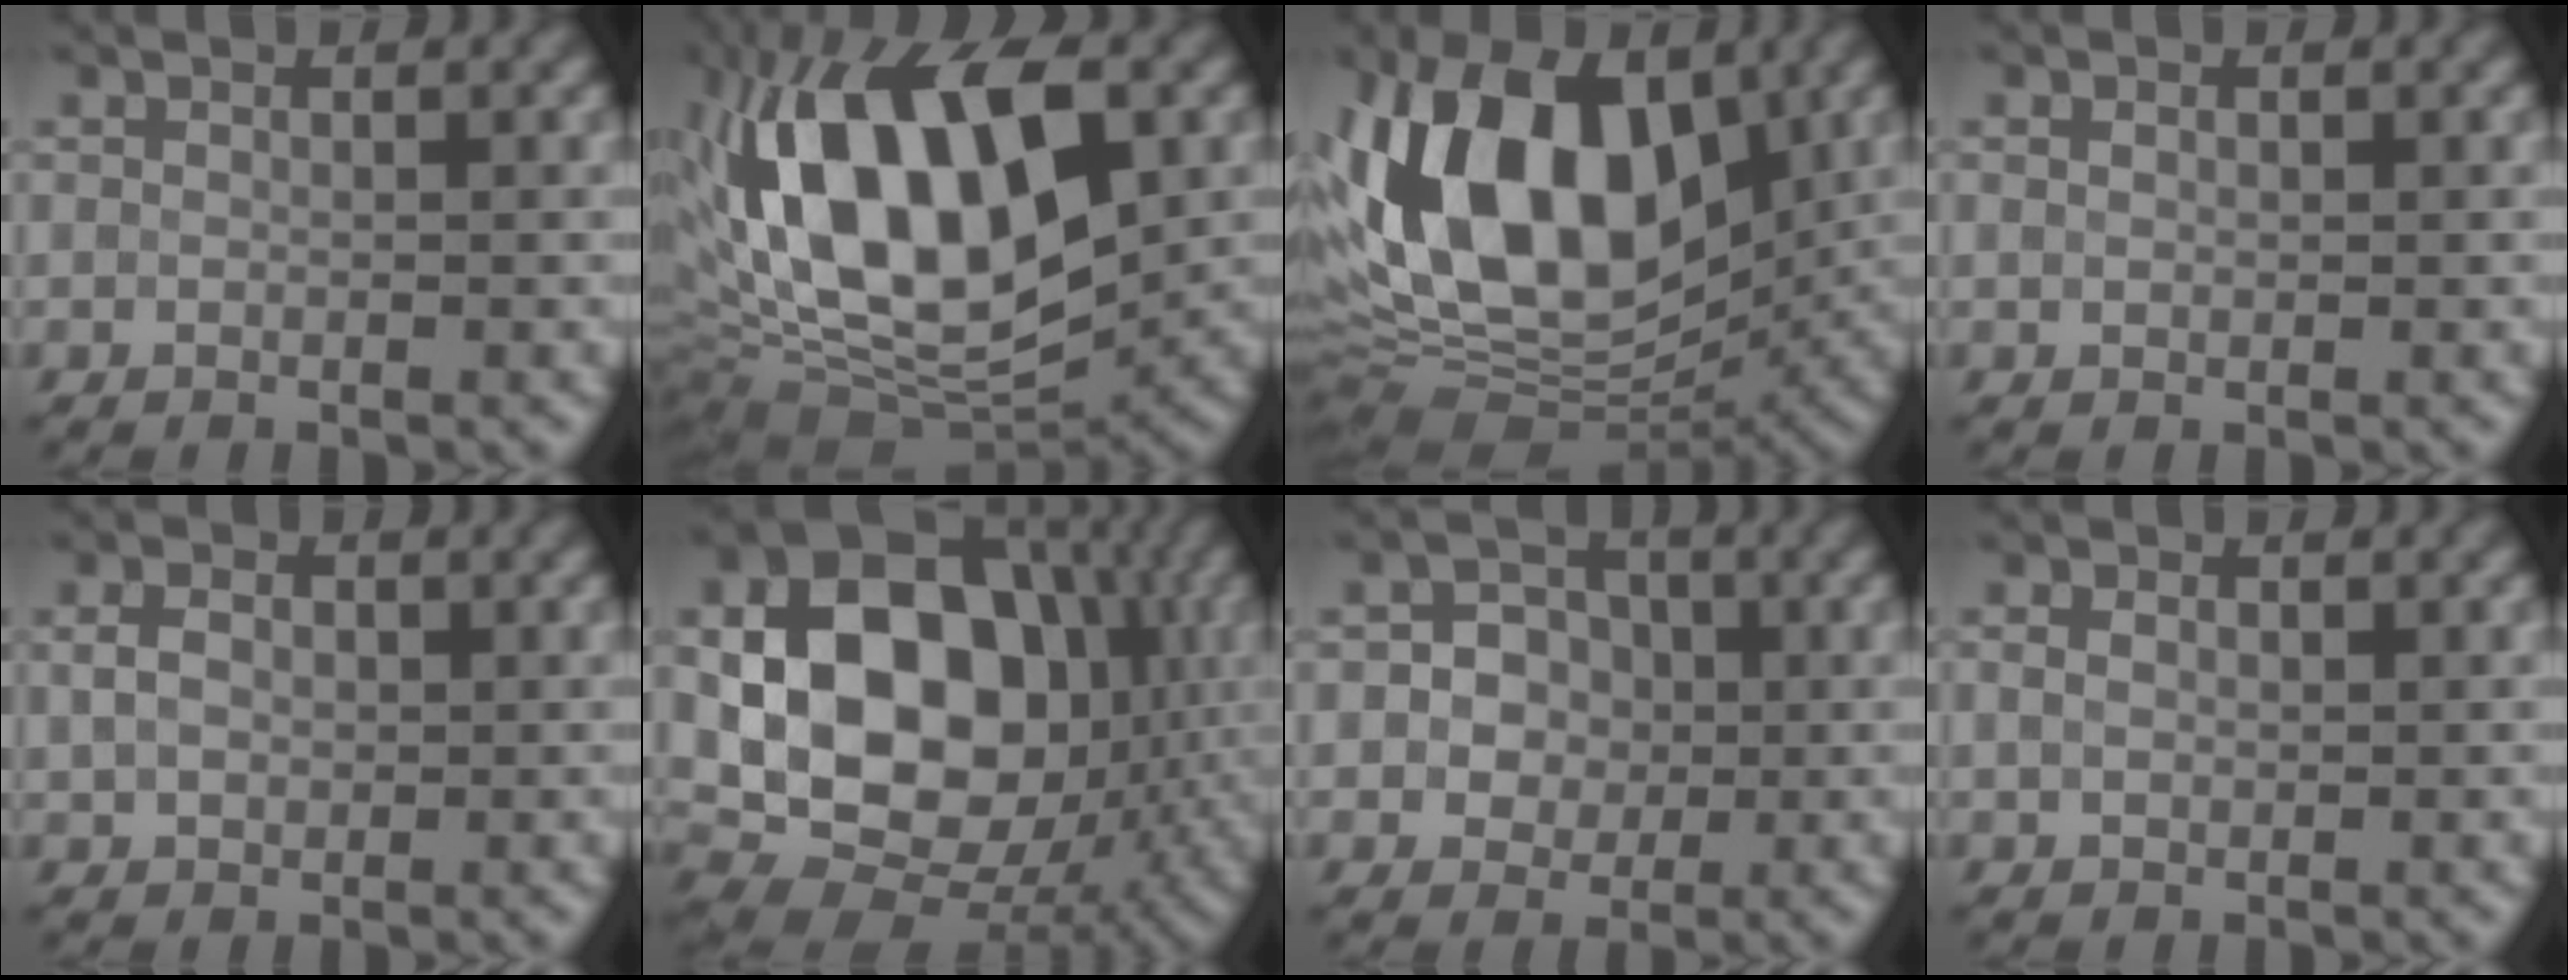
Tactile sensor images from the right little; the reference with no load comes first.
{"total": 15.4, "force": [2.4, 8.0, 12.9], "torque": [-0.225, 0.018, 0.033]}
{"total": 15.2, "force": [1.8, 9.2, 11.9], "torque": [-0.230, 0.014, 0.011]}
{"total": 0.6, "force": [0.3, 0.4, 0.3], "torque": [-0.008, 0.003, 0.001]}
{"total": 2.5, "force": [0.3, 1.8, 1.7], "torque": [-0.040, 0.009, 0.001]}
{"total": 17.1, "force": [1.4, 12.9, 11.1], "torque": [-0.191, -0.002, 0.034]}
{"total": 4.2, "force": [0.1, 3.8, 1.8], "torque": [-0.020, 0.013, -0.018]}
{"total": 1.4, "force": [0.2, 1.0, 0.9], "torque": [-0.020, 0.006, 0.000]}